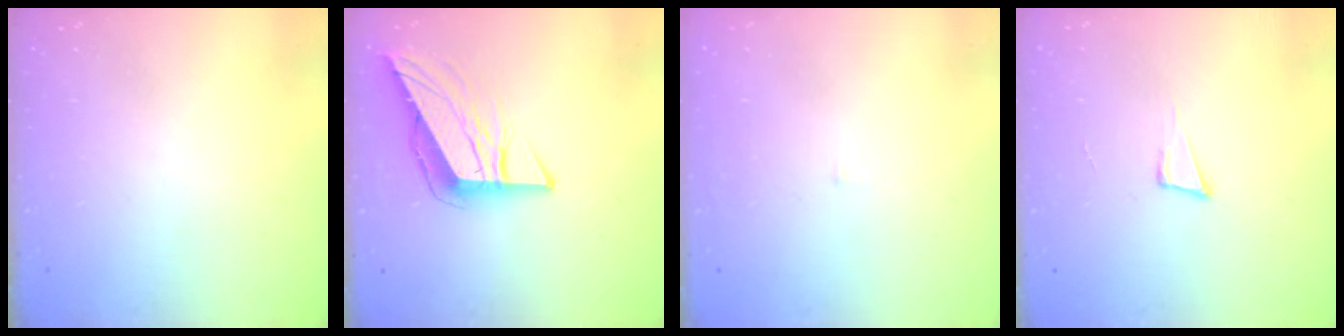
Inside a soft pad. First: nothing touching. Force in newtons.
{"total": 9.3, "press": 9.3, "slide": 0.5}
{"total": 3.0, "press": 3.0, "slide": 0.2}
{"total": 5.7, "press": 4.5, "slide": 3.4}